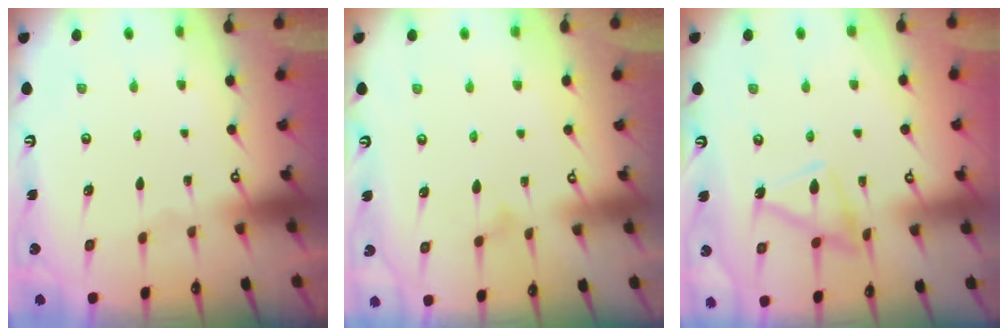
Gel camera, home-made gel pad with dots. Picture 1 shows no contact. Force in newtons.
{"total": 6.5, "press": 6.5, "slide": 0.4}
{"total": 13.3, "press": 13.3, "slide": 0.9}